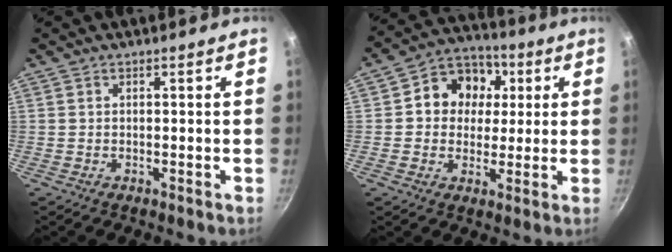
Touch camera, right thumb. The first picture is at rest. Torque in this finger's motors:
{"motor_torque": [0.44, 2.11, 0.53, 0.13, 0.02]}